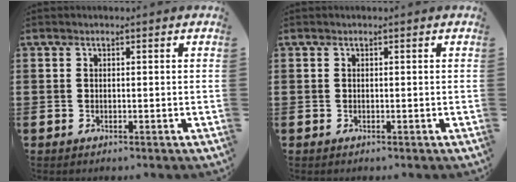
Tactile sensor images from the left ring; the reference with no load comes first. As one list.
[{"total": 0.0}]